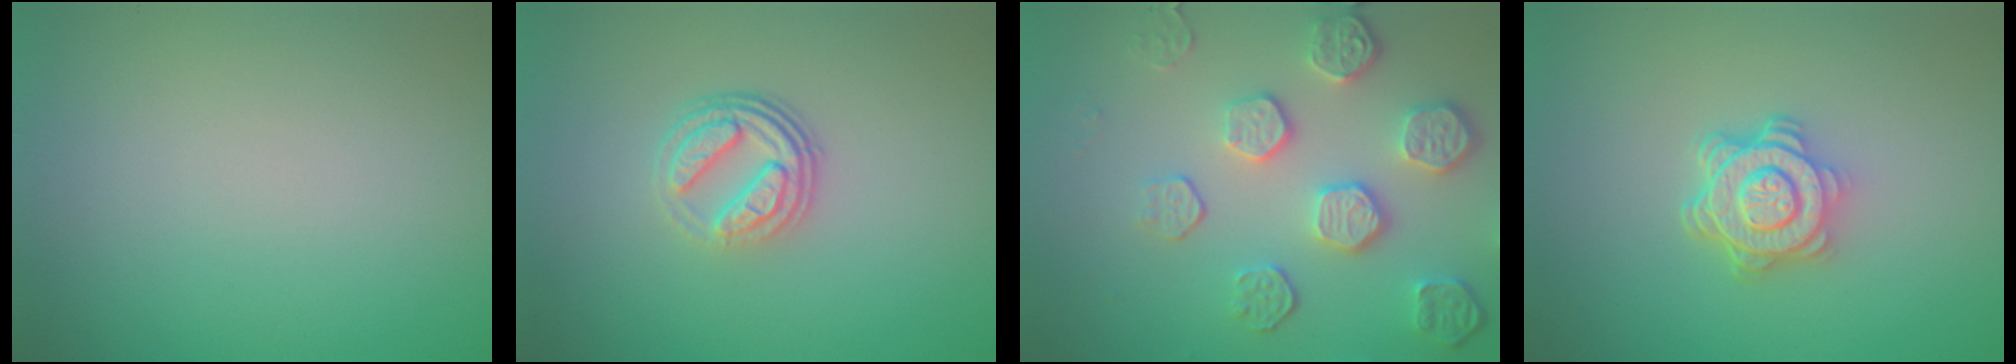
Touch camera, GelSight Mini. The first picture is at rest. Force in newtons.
{"total": 3.9, "press": 2.8, "slide": 2.7}
{"total": 5.4, "press": 4.2, "slide": 3.3}
{"total": 4.5, "press": 3.5, "slide": 2.9}